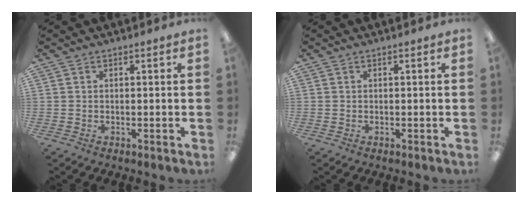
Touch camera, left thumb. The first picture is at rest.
{"total": 0.0}